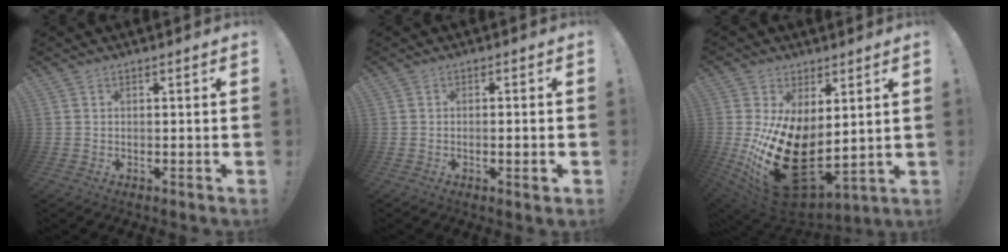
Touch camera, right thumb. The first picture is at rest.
{"total": 2.1, "force": [-0.7, 0.0, 2.0], "torque": [-0.030, -0.001, -0.010]}
{"total": 21.7, "force": [-1.7, 12.9, 17.4], "torque": [-0.312, -0.018, -0.003]}